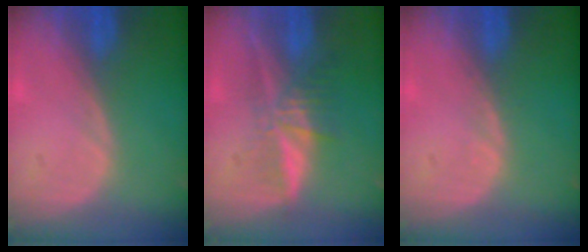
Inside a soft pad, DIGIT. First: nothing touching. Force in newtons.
{"total": 6.0, "press": 5.4, "slide": 2.6}
{"total": 0.5, "press": 0.5, "slide": 0.1}